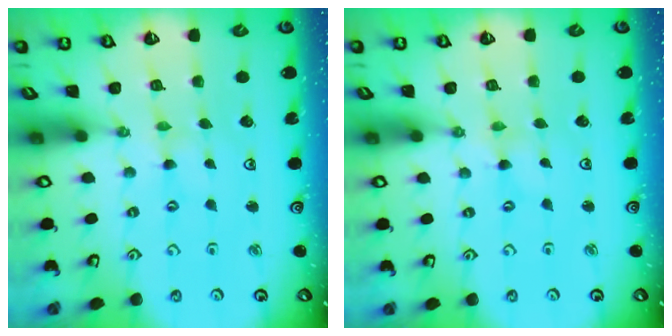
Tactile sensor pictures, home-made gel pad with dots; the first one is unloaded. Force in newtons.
{"total": 0.0}